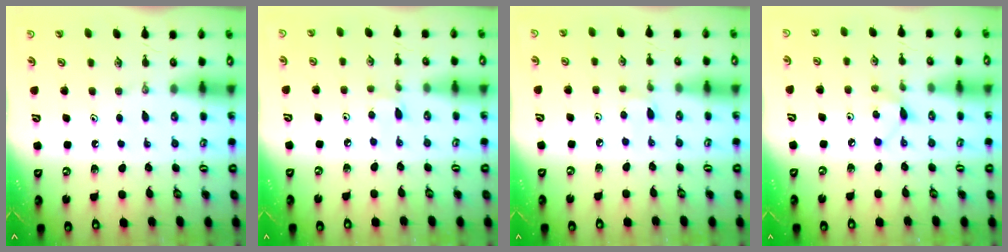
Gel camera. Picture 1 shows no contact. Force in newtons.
{"total": 1.6, "press": 1.5, "slide": 0.2}
{"total": 1.6, "press": 1.5, "slide": 0.2}
{"total": 5.1, "press": 5.1, "slide": 0.4}